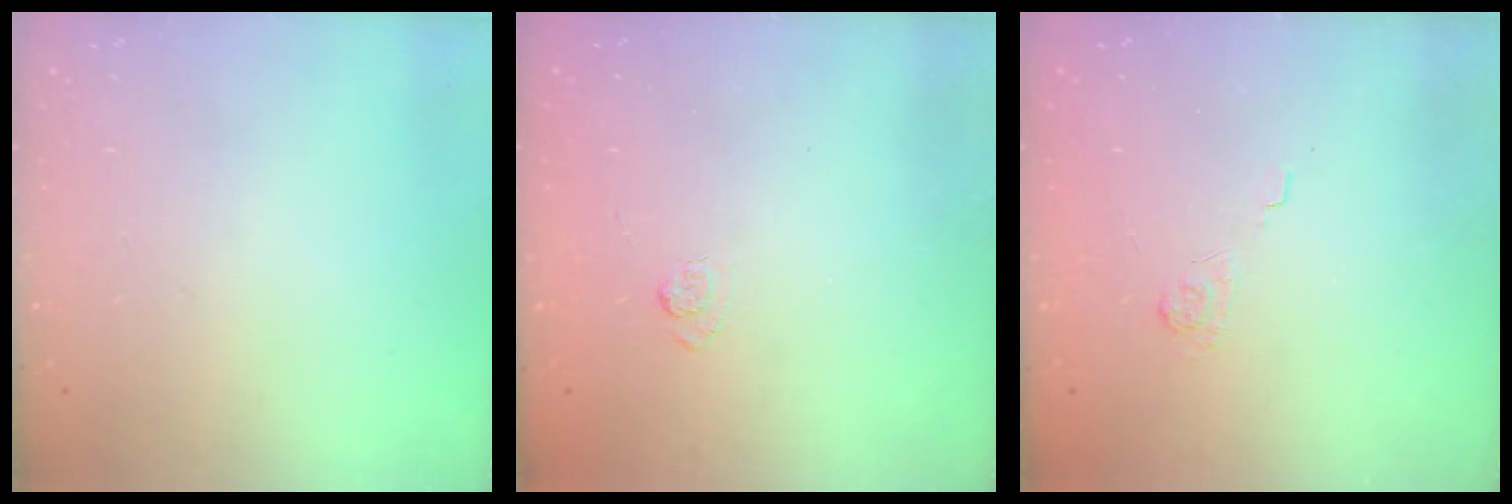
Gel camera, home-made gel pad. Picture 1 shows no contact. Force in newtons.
{"total": 2.5, "press": 2.1, "slide": 1.4}
{"total": 2.0, "press": 1.4, "slide": 1.4}